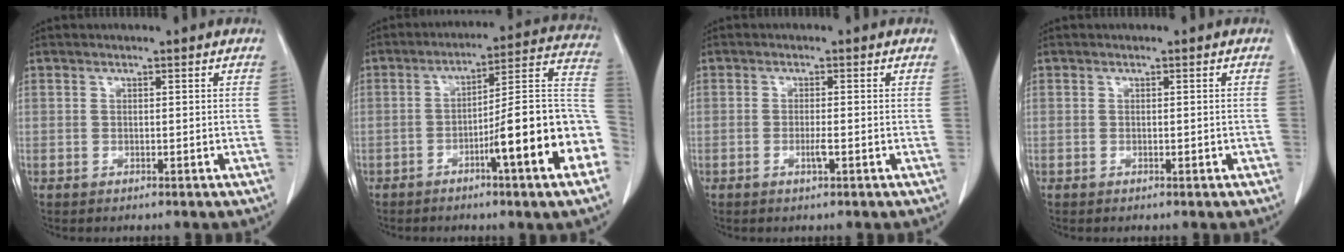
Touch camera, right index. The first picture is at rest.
{"total": 17.9, "force": [-5.9, 0.6, 16.9], "torque": [-0.165, 0.025, -0.082]}
{"total": 1.7, "force": [-0.6, 0.1, 1.6], "torque": [-0.032, -0.003, -0.011]}
{"total": 0.7, "force": [-0.2, 0.2, 0.7], "torque": [-0.014, 0.001, 0.001]}